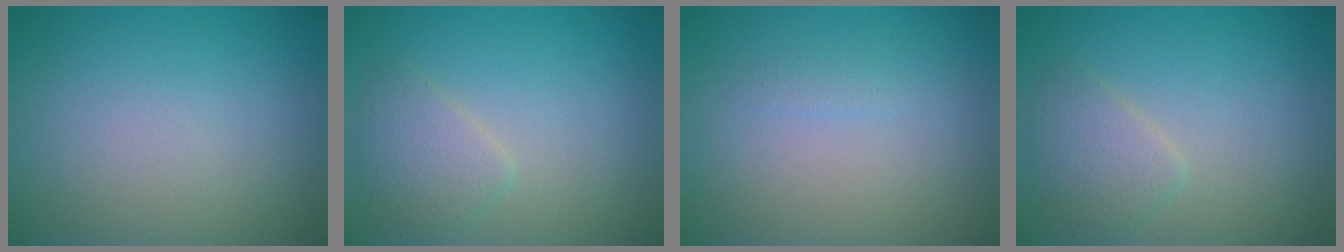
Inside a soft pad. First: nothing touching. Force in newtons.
{"total": 2.4, "press": 2.4, "slide": 0.1}
{"total": 0.6, "press": 0.6, "slide": 0.0}
{"total": 2.4, "press": 2.4, "slide": 0.1}